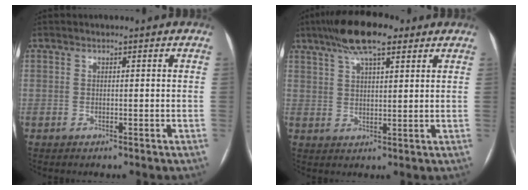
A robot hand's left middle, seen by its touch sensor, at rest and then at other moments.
{"total": 10.0, "force": [6.6, 2.6, 7.0], "torque": [-0.128, 0.022, 0.110]}